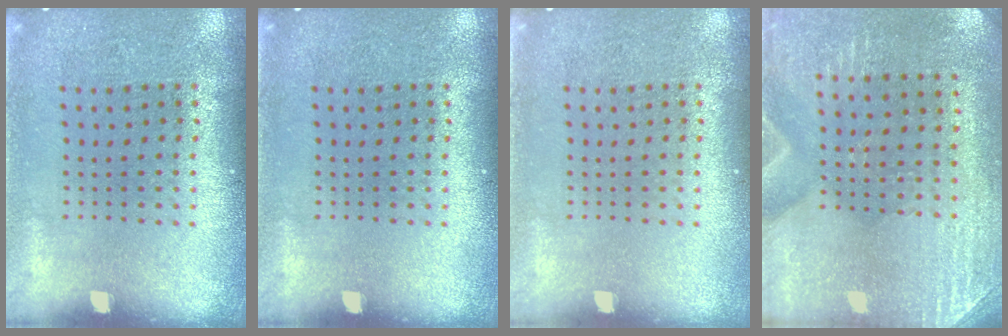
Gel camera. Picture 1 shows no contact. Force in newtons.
{"total": 0.0}
{"total": 0.0}
{"total": 2.9, "press": 2.6, "slide": 1.1}